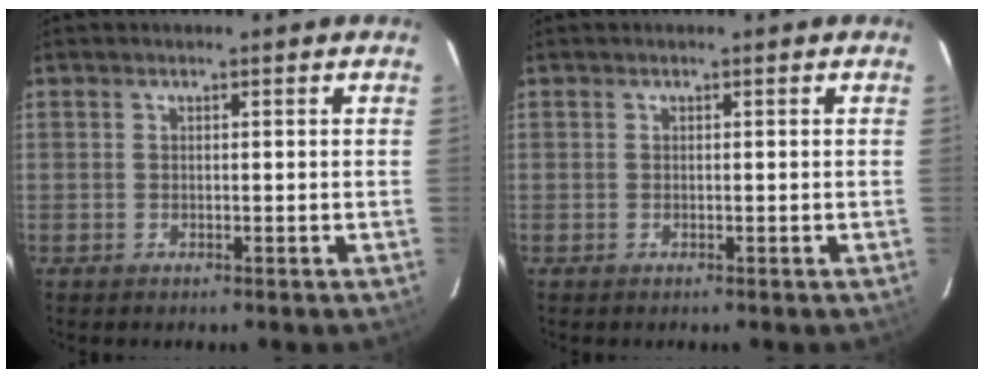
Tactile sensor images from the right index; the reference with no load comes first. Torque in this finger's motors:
{"motor_torque": [0.00, 0.00, 0.00, 0.00]}